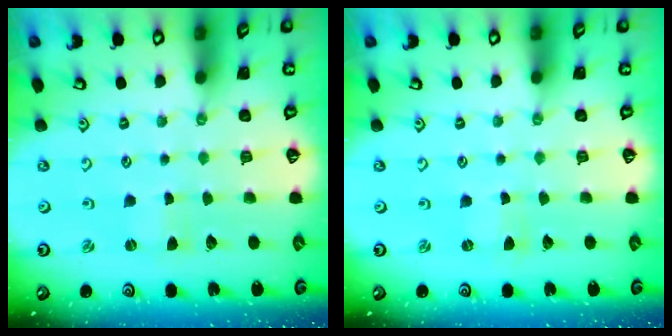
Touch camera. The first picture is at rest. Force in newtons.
{"total": 0.0}